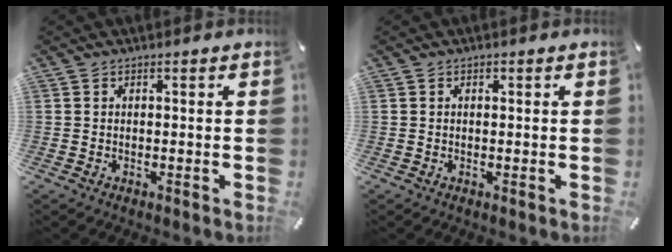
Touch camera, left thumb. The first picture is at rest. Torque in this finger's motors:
{"motor_torque": [0.10, 0.28, 0.00, -0.16, 0.00]}